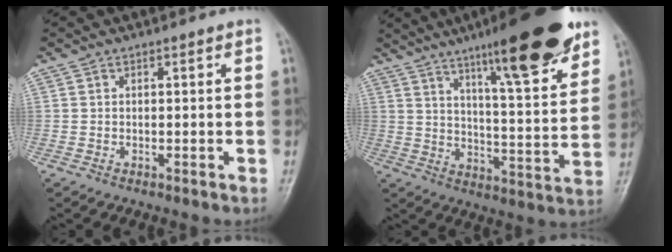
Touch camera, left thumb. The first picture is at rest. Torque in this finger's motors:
{"motor_torque": [1.27, 0.16, 1.80, -0.97, 0.33]}